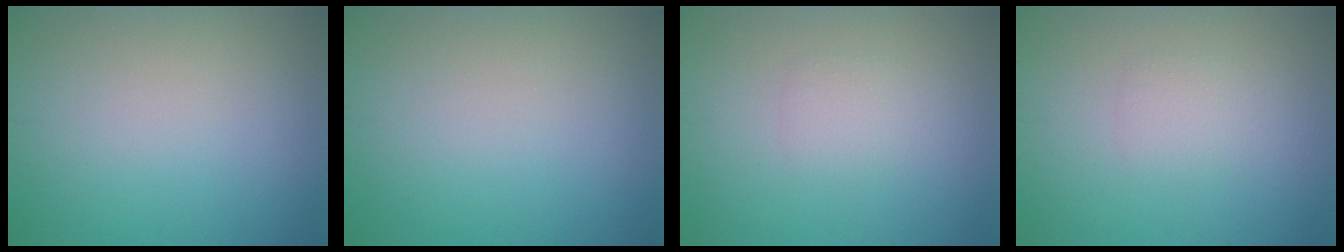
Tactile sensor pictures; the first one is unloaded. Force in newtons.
{"total": 0.0}
{"total": 1.4, "press": 1.4, "slide": 0.1}
{"total": 1.4, "press": 1.4, "slide": 0.1}